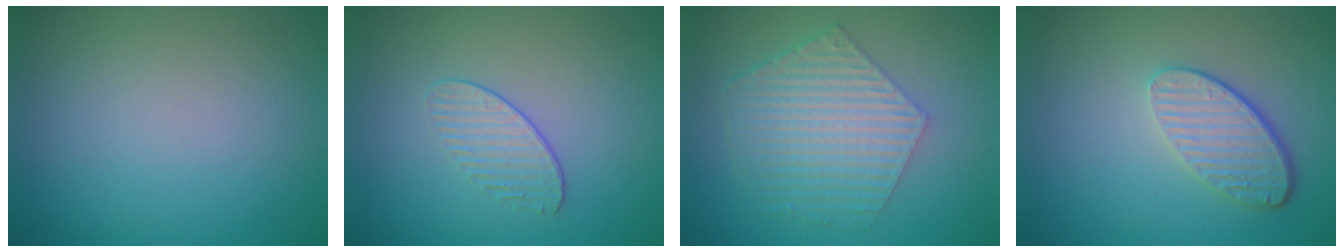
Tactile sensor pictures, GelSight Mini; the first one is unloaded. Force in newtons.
{"total": 1.6, "press": 1.1, "slide": 1.2}
{"total": 6.0, "press": 4.3, "slide": 4.1}
{"total": 3.6, "press": 2.8, "slide": 2.3}